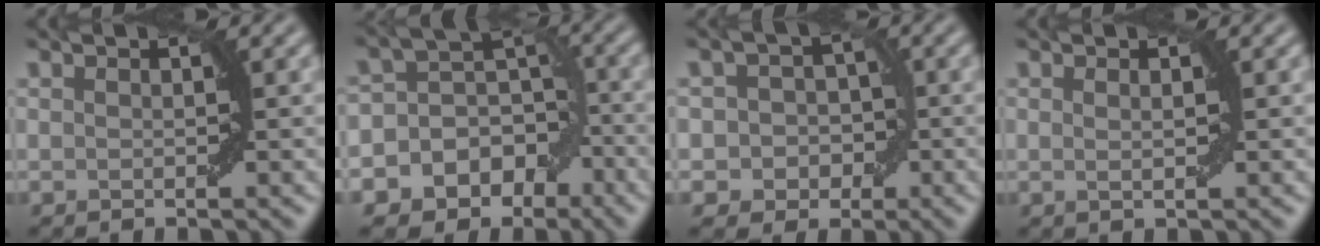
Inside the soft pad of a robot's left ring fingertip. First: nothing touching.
{"total": 10.5, "force": [-5.2, 8.5, 3.1], "torque": [-0.045, 0.005, -0.096]}
{"total": 3.7, "force": [-0.5, 3.5, 1.3], "torque": [0.009, 0.015, -0.025]}
{"total": 0.8, "force": [0.3, 0.1, 0.8], "torque": [-0.014, 0.002, 0.004]}